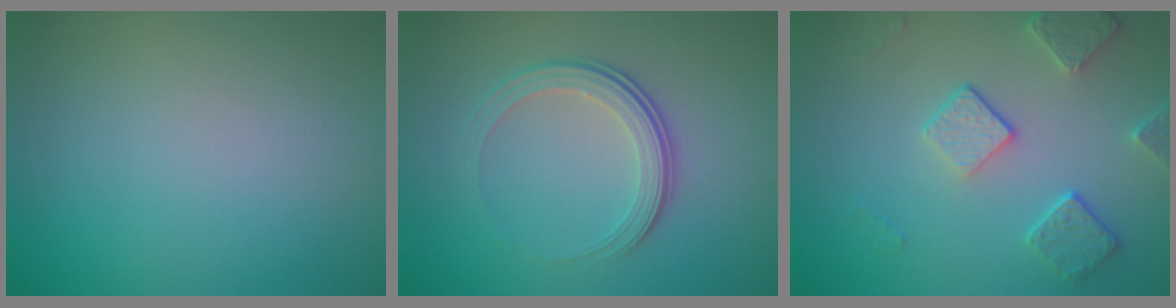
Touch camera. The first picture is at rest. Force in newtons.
{"total": 3.7, "press": 2.6, "slide": 2.7}
{"total": 4.0, "press": 3.1, "slide": 2.6}